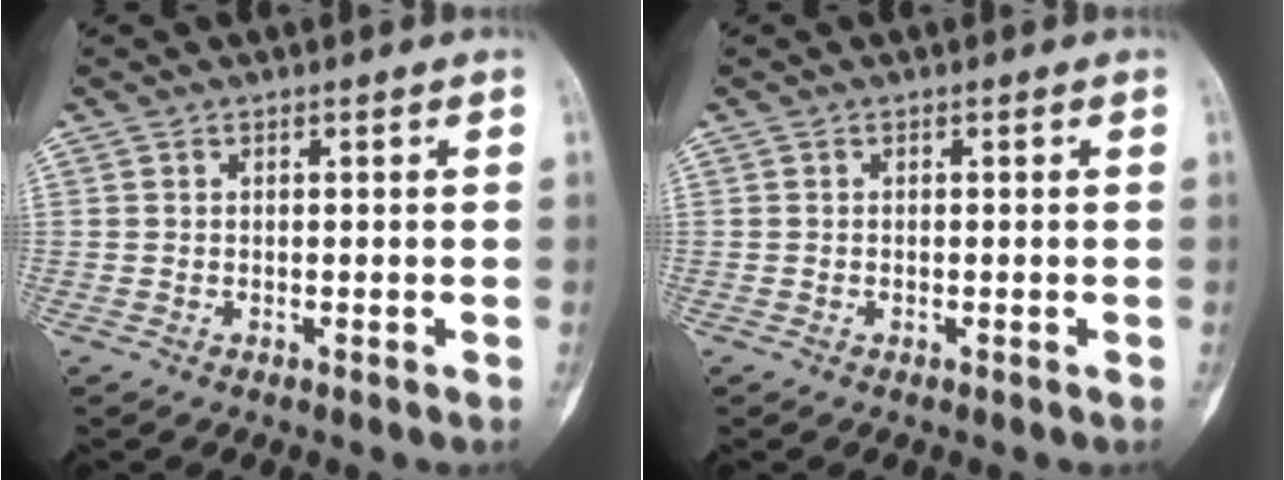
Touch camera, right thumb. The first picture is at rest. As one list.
[{"total": 0.0}]